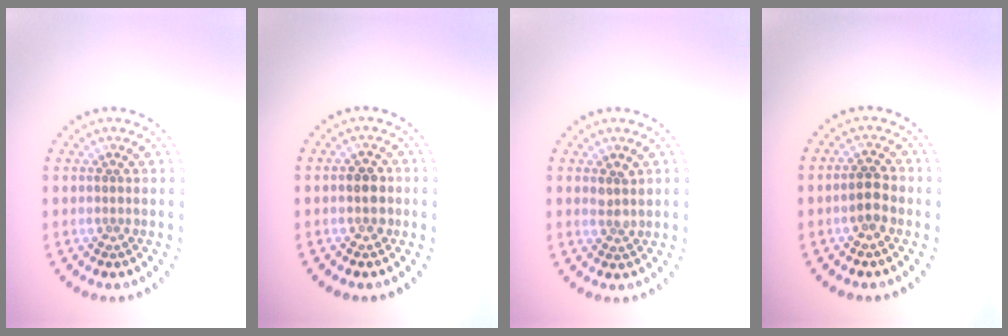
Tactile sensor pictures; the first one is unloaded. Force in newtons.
{"total": 1.7, "press": 1.7, "slide": 0.3}
{"total": 1.5, "press": 1.3, "slide": 0.9}
{"total": 2.2, "press": 2.1, "slide": 0.4}